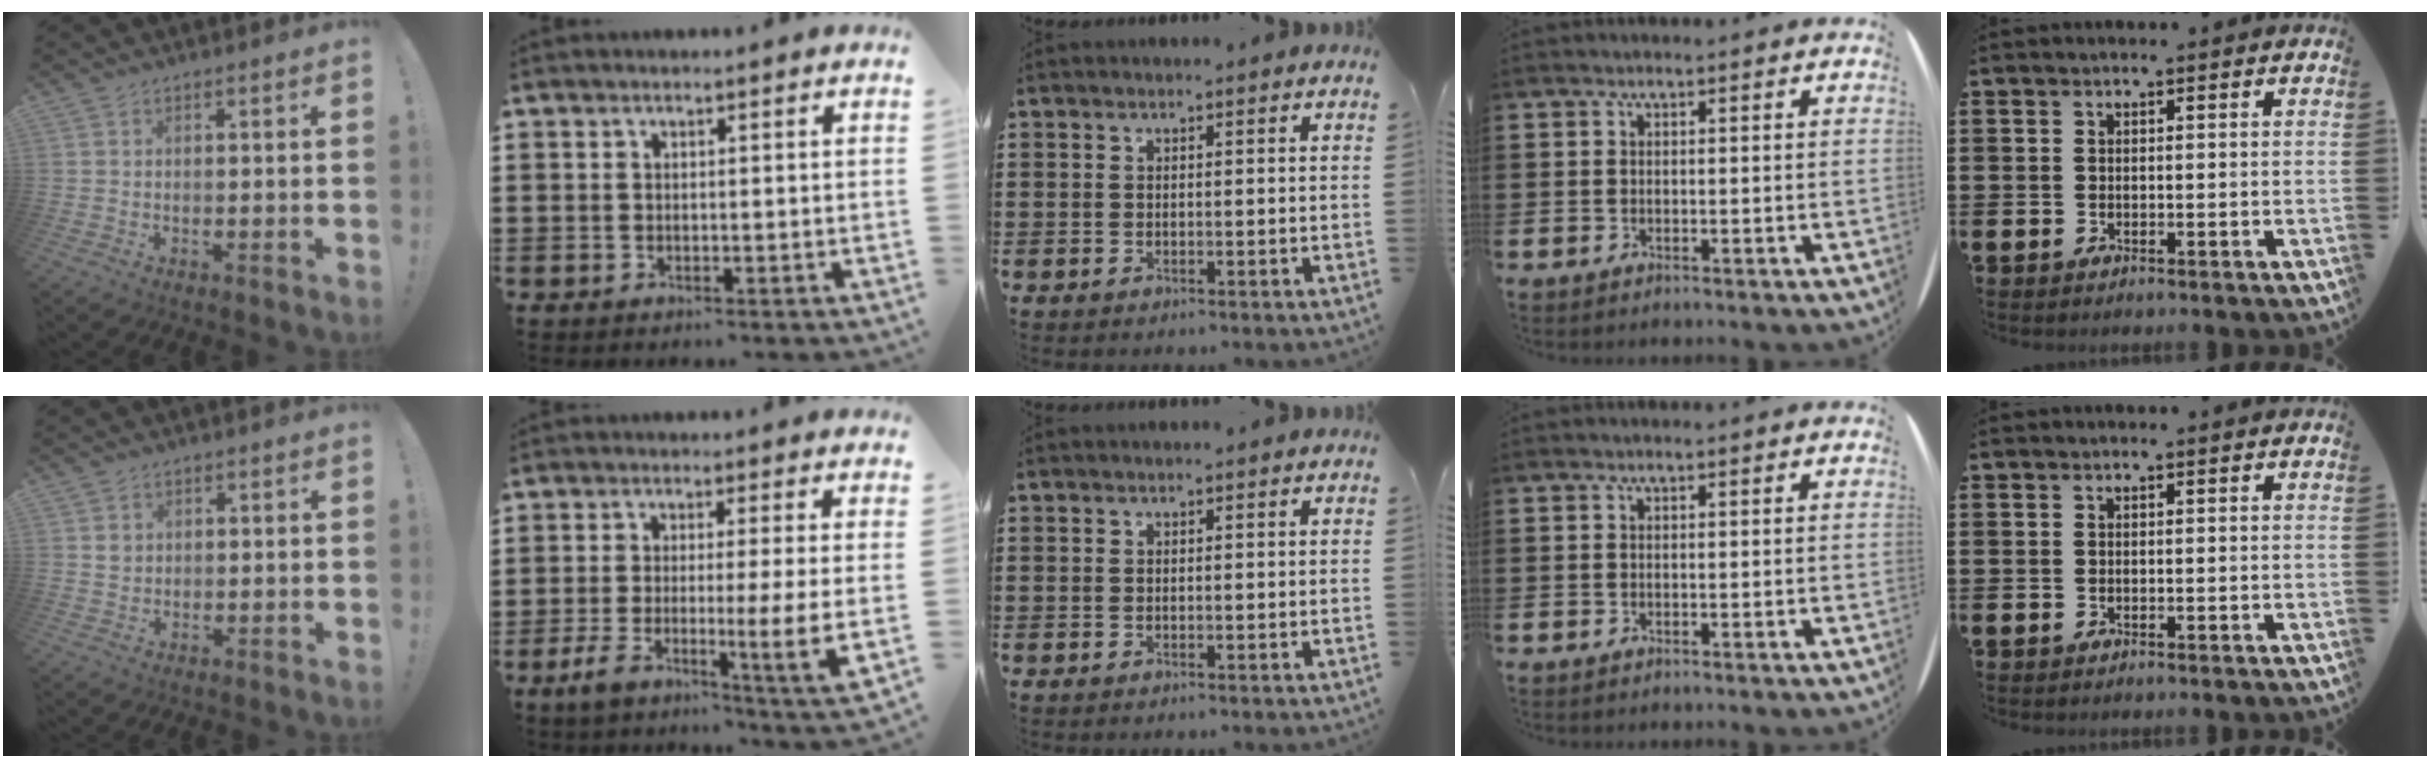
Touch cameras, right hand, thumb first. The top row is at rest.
{"thumb": {"total": 2.2, "force": [0.6, 2.0, 0.7], "torque": [-0.007, 0.001, 0.010]}, "index": {"total": 8.6, "force": [-1.7, 0.8, 8.4], "torque": [-0.134, -0.020, -0.031]}}